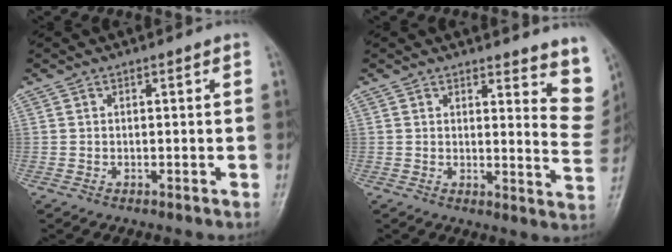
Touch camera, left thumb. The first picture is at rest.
{"total": 10.2, "force": [8.3, 3.9, 4.5], "torque": [-0.006, -0.059, 0.072]}